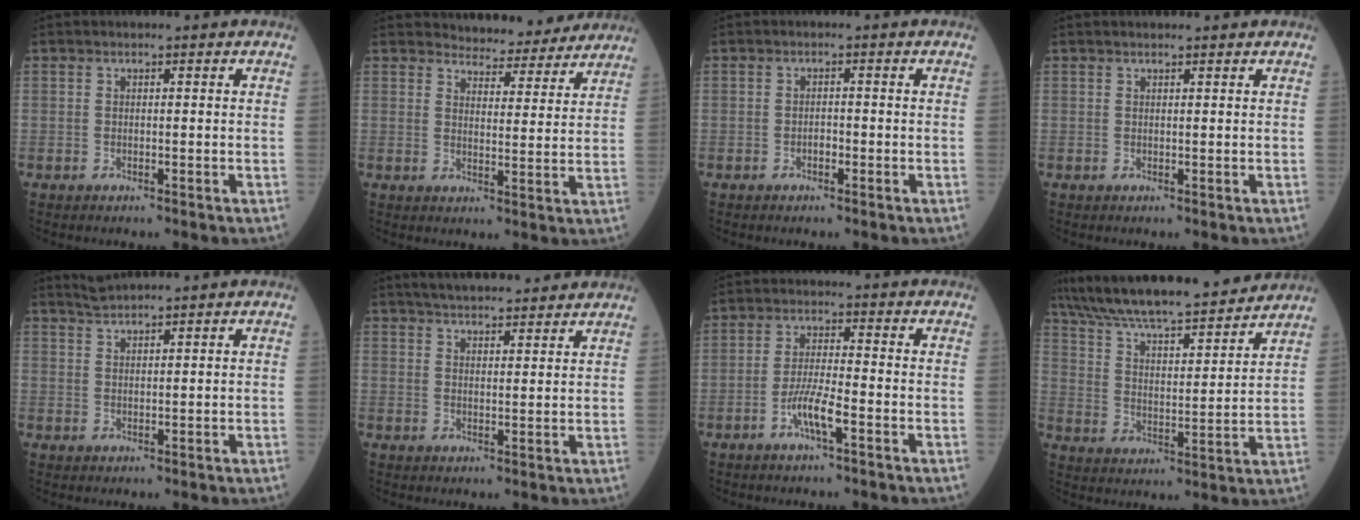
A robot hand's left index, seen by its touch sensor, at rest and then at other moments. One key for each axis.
{"total": 9.2, "fx": 8.9, "fy": 2.0, "fz": 1.3, "tx": -0.010, "ty": -0.007, "tz": 0.105}
{"total": 1.1, "fx": -0.8, "fy": 0.5, "fz": 0.6, "tx": -0.007, "ty": -0.003, "tz": -0.017}
{"total": 2.5, "fx": 2.4, "fy": 0.3, "fz": 0.9, "tx": -0.008, "ty": 0.018, "tz": 0.027}
{"total": 2.1, "fx": 2.0, "fy": -0.7, "fz": 0.3, "tx": -0.008, "ty": 0.008, "tz": 0.050}
{"total": 12.1, "fx": 10.9, "fy": 2.1, "fz": 4.8, "tx": -0.069, "ty": 0.025, "tz": 0.151}
{"total": 5.1, "fx": -2.6, "fy": 0.4, "fz": 4.4, "tx": -0.087, "ty": -0.009, "tz": -0.056}
{"total": 21.3, "fx": 19.1, "fy": 2.4, "fz": 9.2, "tx": -0.161, "ty": 0.009, "tz": 0.290}